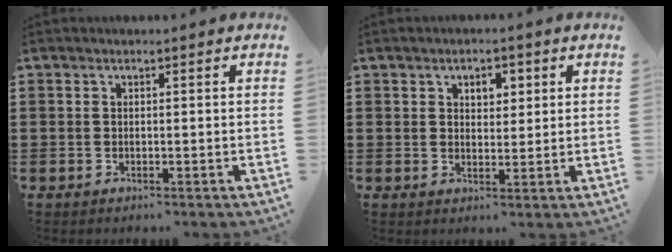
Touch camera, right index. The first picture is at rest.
{"total": 2.9, "force": [1.3, 2.0, 1.7], "torque": [-0.024, 0.005, 0.017]}